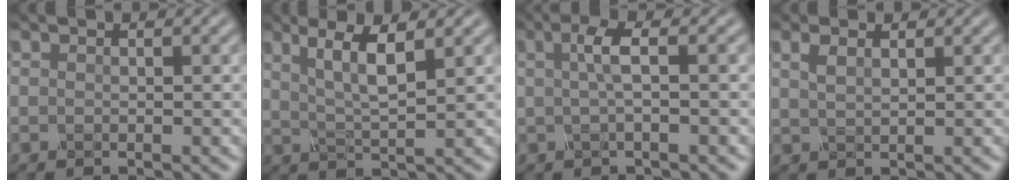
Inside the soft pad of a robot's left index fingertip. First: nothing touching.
{"total": 4.4, "force": [1.8, 1.0, 3.9], "torque": [-0.076, -0.005, 0.033]}
{"total": 2.4, "force": [0.0, 0.5, 2.3], "torque": [-0.044, 0.006, -0.003]}
{"total": 1.5, "force": [0.8, 0.6, 1.2], "torque": [-0.028, 0.001, 0.017]}